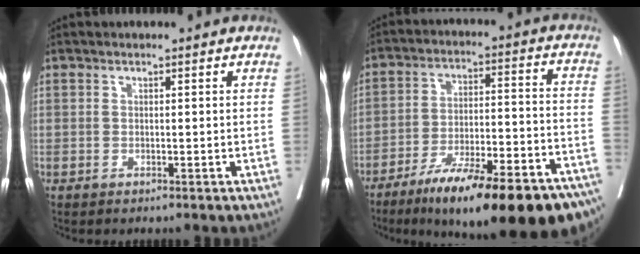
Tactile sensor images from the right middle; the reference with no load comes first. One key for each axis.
{"total": 25.8, "fx": -18.8, "fy": 4.4, "fz": 17.1, "tx": -0.186, "ty": 0.003, "tz": -0.280}